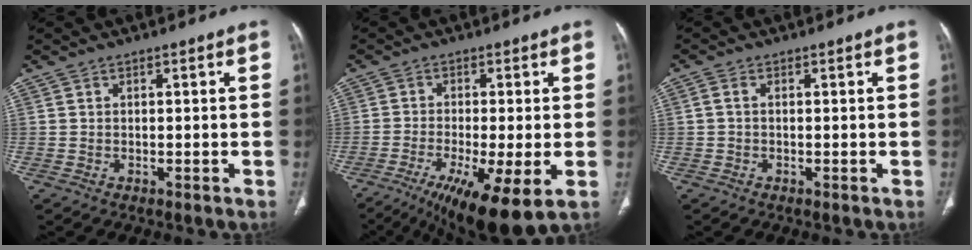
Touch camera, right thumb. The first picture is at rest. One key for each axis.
{"total": 13.2, "fx": -5.8, "fy": 2.6, "fz": 11.6, "tx": -0.189, "ty": -0.014, "tz": -0.087}
{"total": 1.2, "fx": 0.0, "fy": 0.6, "fz": 1.0, "tx": -0.023, "ty": 0.002, "tz": -0.002}